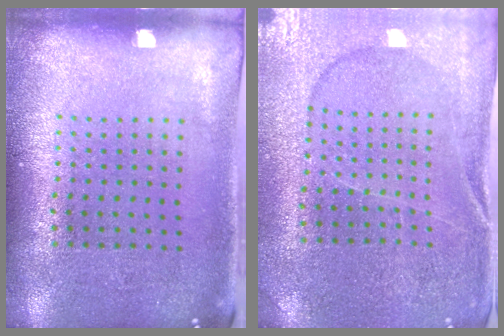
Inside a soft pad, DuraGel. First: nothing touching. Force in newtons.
{"total": 1.3, "press": 1.2, "slide": 0.3}